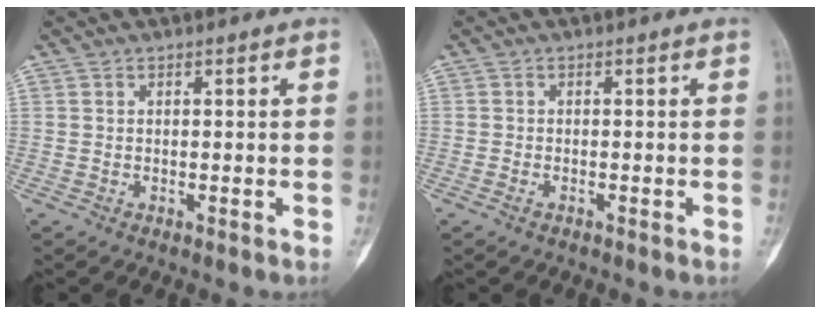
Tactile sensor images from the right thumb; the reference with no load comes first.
{"total": 0.8, "force": [-0.5, 0.3, 0.5], "torque": [-0.013, 0.002, -0.009]}